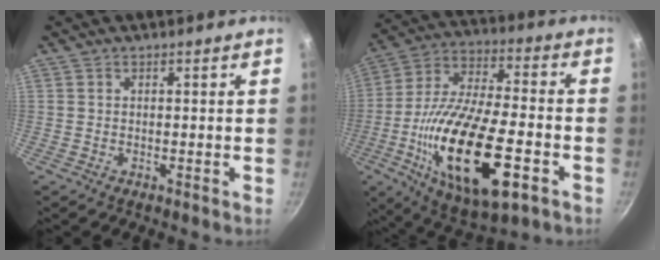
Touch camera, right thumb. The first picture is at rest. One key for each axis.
{"total": 26.0, "fx": -8.2, "fy": 10.2, "fz": 22.4, "tx": -0.401, "ty": 0.014, "tz": -0.141}